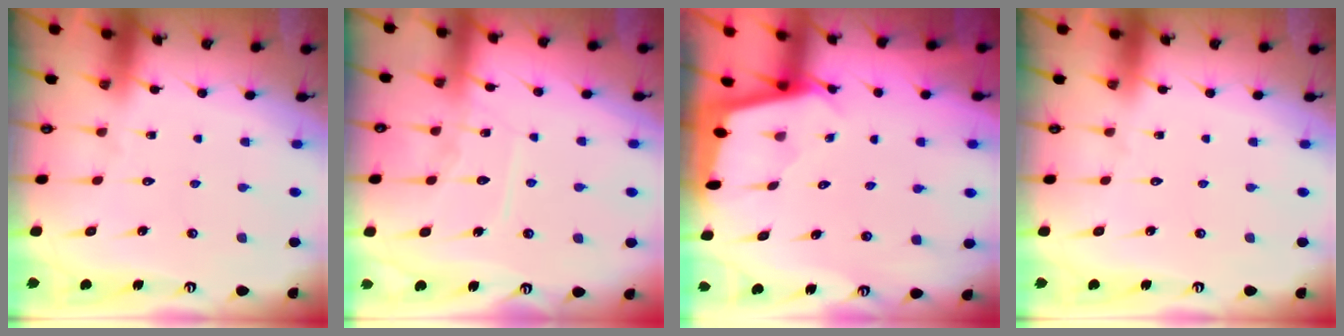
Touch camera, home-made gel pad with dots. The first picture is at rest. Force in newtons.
{"total": 8.8, "press": 8.8, "slide": 0.8}
{"total": 1.8, "press": 1.8, "slide": 0.2}
{"total": 0.0}